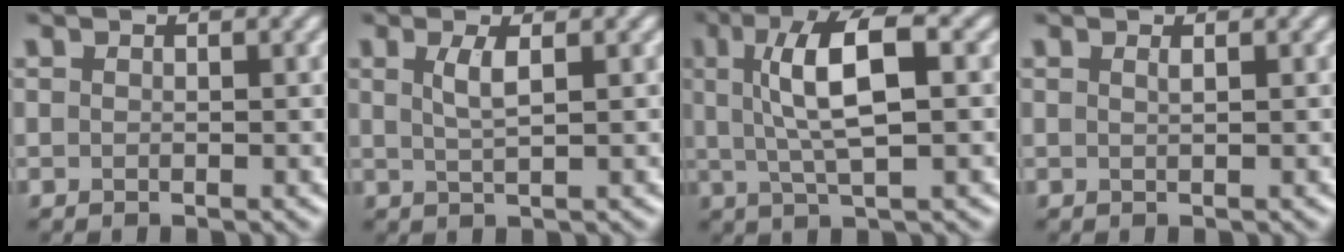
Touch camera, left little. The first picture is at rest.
{"total": 2.2, "force": [0.7, 0.5, 2.0], "torque": [-0.039, 0.000, 0.013]}
{"total": 7.3, "force": [1.4, 2.2, 6.8], "torque": [-0.123, 0.012, 0.022]}
{"total": 0.7, "force": [0.3, 0.3, 0.6], "torque": [-0.005, 0.002, 0.003]}